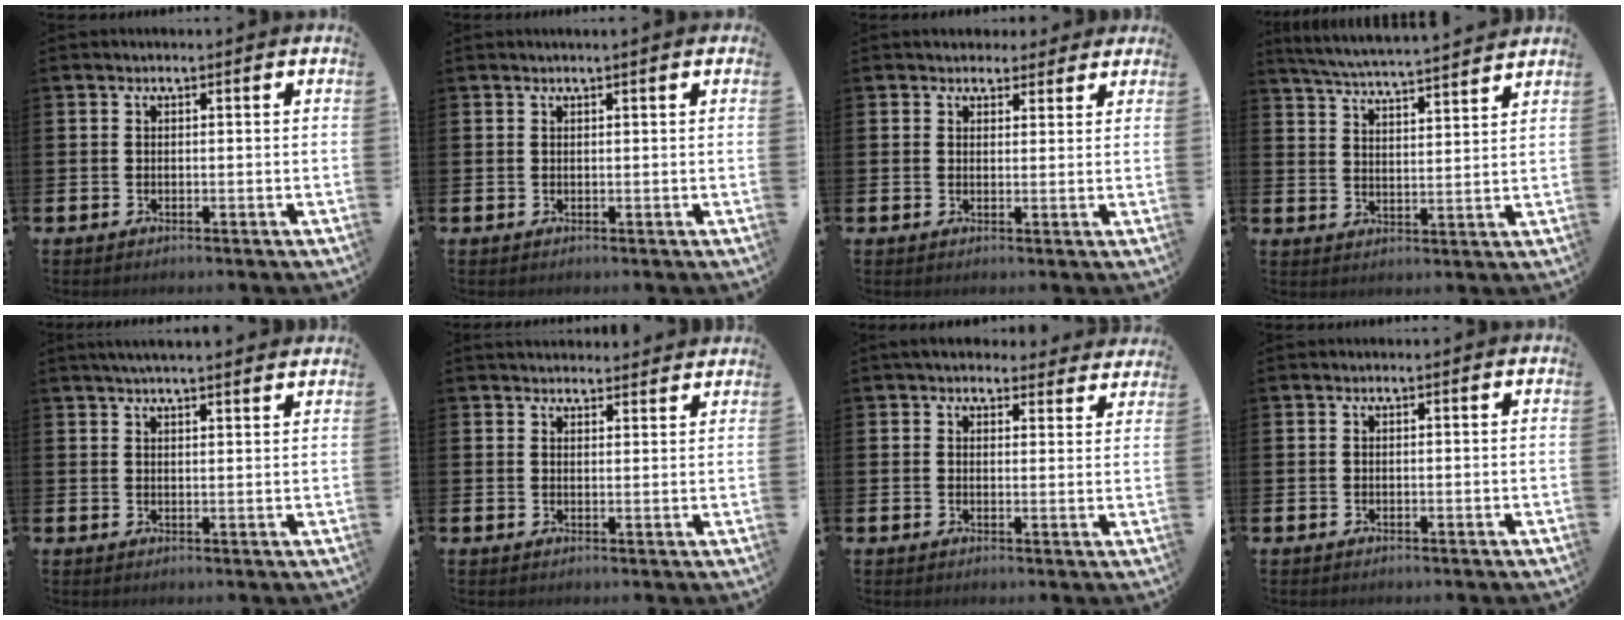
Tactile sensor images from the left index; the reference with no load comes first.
{"total": 0.7, "force": [0.4, 0.0, 0.5], "torque": [-0.007, 0.000, 0.006]}
{"total": 2.9, "force": [2.5, 1.5, -0.3], "torque": [0.014, -0.009, 0.042]}
{"total": 5.6, "force": [5.5, -0.3, 1.0], "torque": [-0.041, -0.042, 0.096]}
{"total": 3.4, "force": [3.3, -0.1, 1.0], "torque": [-0.021, -0.009, 0.059]}
{"total": 2.9, "force": [2.9, 0.7, 0.0], "torque": [0.004, -0.016, 0.050]}
{"total": 4.0, "force": [3.7, 1.3, 0.4], "torque": [-0.008, -0.018, 0.066]}
{"total": 0.0}